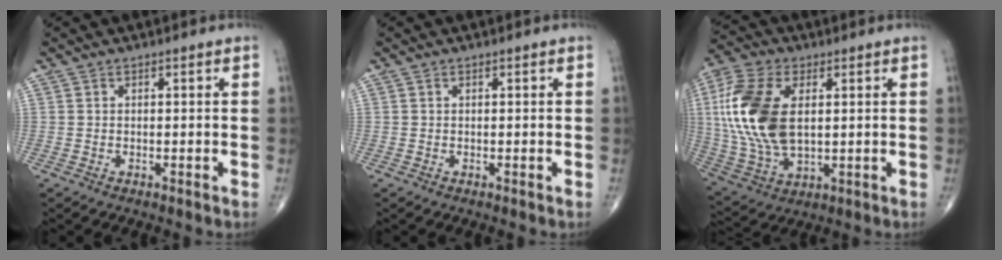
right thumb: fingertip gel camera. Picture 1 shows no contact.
{"total": 0.0}
{"total": 18.6, "force": [2.8, 10.4, 15.2], "torque": [-0.329, -0.008, 0.054]}